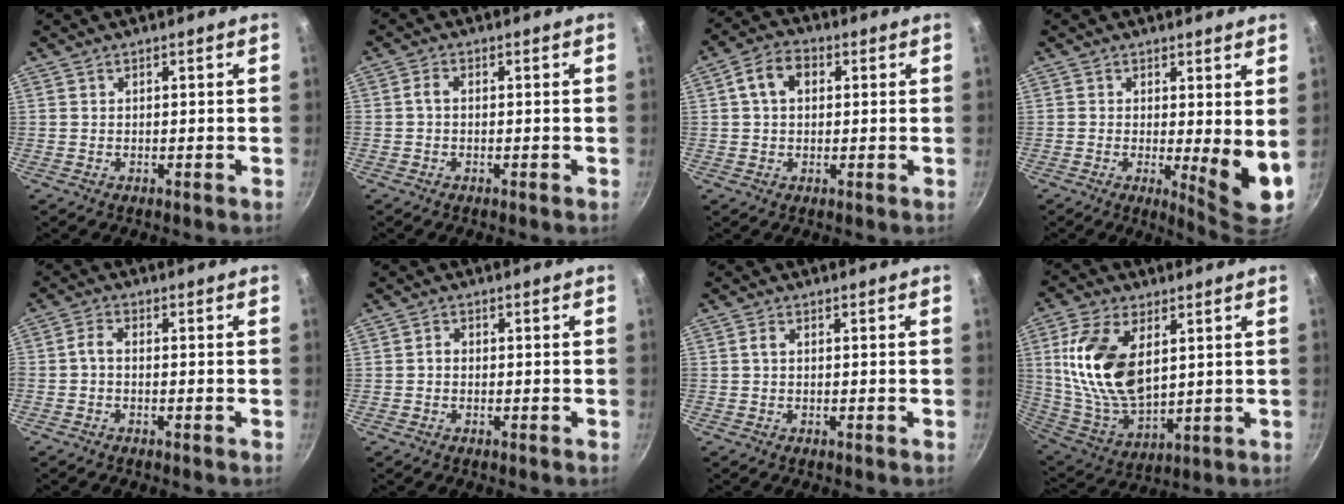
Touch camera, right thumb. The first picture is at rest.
{"total": 2.0, "force": [-0.2, 0.7, 1.8], "torque": [-0.051, 0.009, -0.009]}
{"total": 6.5, "force": [1.5, 4.7, 4.3], "torque": [-0.061, 0.015, 0.015]}
{"total": 7.4, "force": [0.4, 2.1, 7.1], "torque": [-0.095, -0.028, 0.004]}
{"total": 2.7, "force": [-0.9, 1.0, 2.3], "torque": [-0.061, 0.014, -0.027]}
{"total": 1.2, "force": [-0.4, 1.0, 0.7], "torque": [-0.013, 0.007, -0.010]}
{"total": 1.4, "force": [0.0, 0.4, 1.4], "torque": [-0.036, 0.005, -0.003]}
{"total": 17.8, "force": [4.5, 10.0, 14.0], "torque": [-0.261, -0.022, 0.098]}